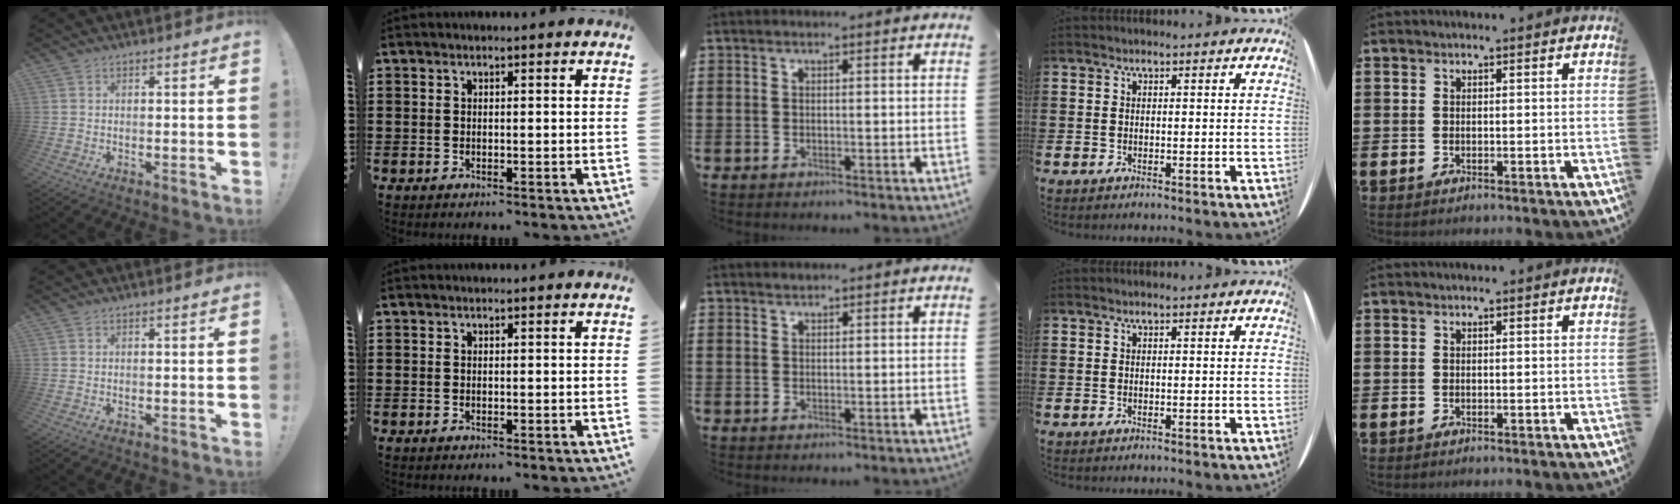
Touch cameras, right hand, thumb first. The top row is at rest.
{"middle": {"total": 0.8, "force": [0.8, 0.2, -0.2], "torque": [0.001, -0.001, 0.016]}}